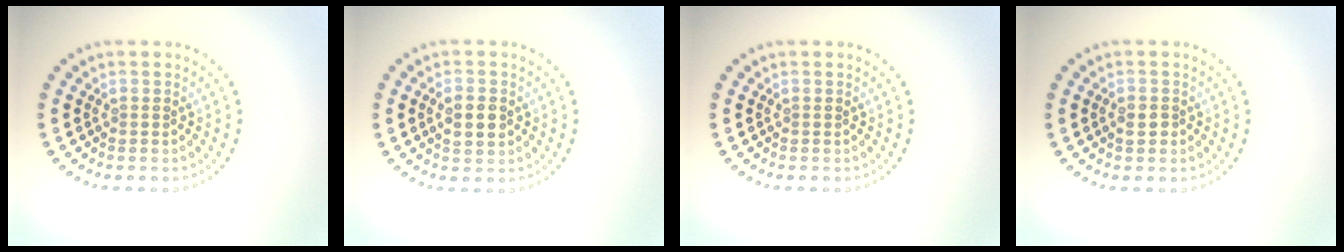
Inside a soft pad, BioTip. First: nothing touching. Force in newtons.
{"total": 2.4, "press": 2.4, "slide": 0.1}
{"total": 0.0}
{"total": 1.2, "press": 1.1, "slide": 0.4}